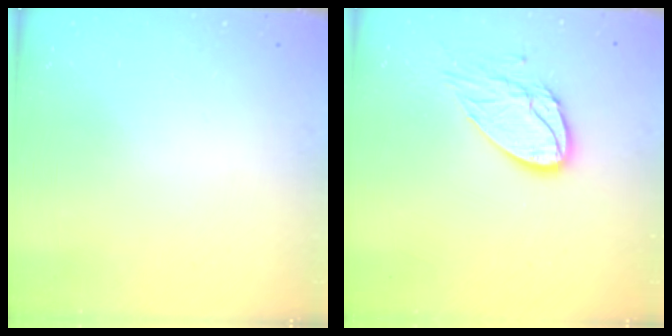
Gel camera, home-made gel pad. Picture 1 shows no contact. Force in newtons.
{"total": 11.7, "press": 11.7, "slide": 1.0}